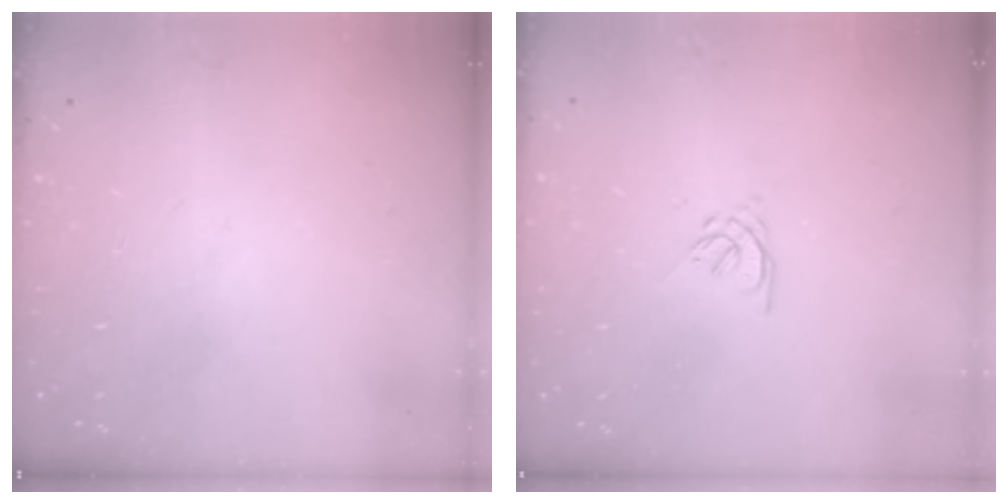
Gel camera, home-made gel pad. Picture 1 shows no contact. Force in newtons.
{"total": 1.3, "press": 1.1, "slide": 0.6}